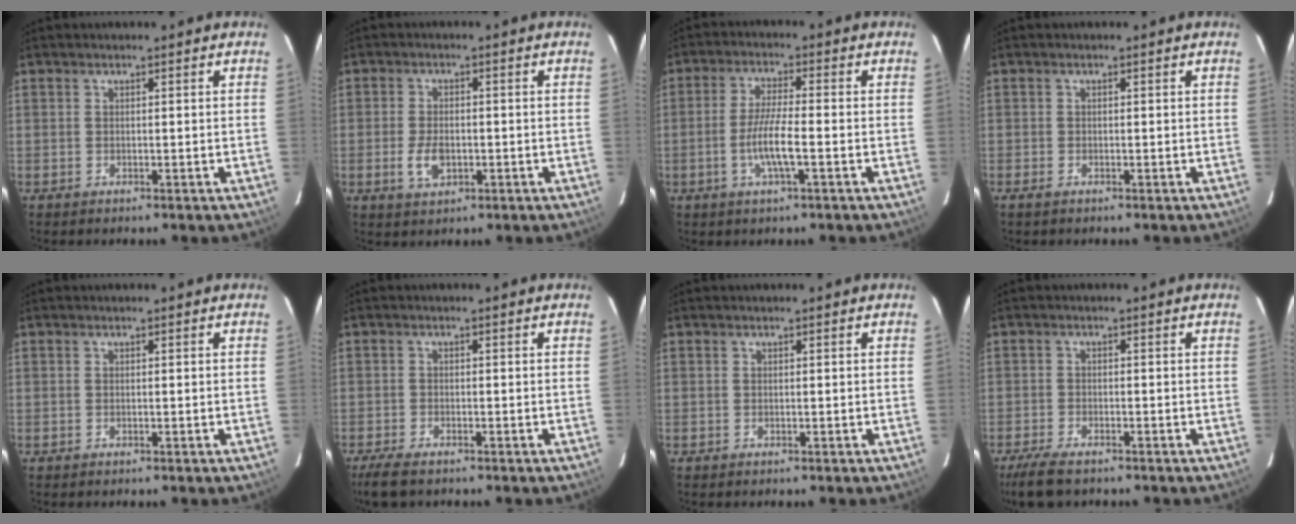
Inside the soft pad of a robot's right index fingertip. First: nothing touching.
{"total": 5.0, "force": [-1.5, 2.9, 3.8], "torque": [-0.082, -0.003, -0.023]}
{"total": 6.6, "force": [-2.1, 0.5, 6.3], "torque": [-0.124, -0.002, -0.041]}
{"total": 1.0, "force": [-0.8, 0.5, 0.5], "torque": [-0.010, -0.004, -0.016]}
{"total": 0.0}
{"total": 4.6, "force": [-3.6, 1.2, 2.5], "torque": [-0.066, -0.015, -0.071]}
{"total": 0.0}
{"total": 6.1, "force": [-4.9, 1.7, 3.3], "torque": [-0.090, -0.019, -0.092]}